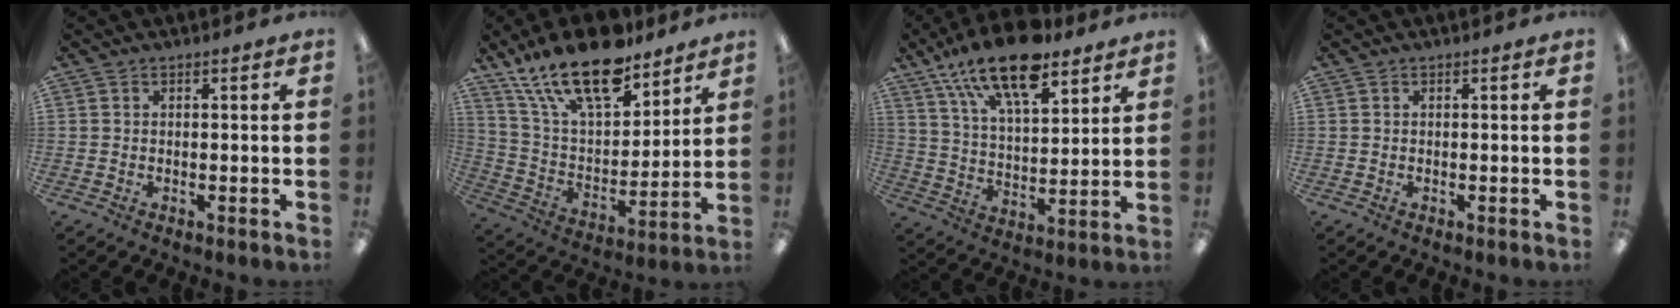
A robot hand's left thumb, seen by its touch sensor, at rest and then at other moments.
{"total": 21.4, "force": [15.4, 8.7, 12.0], "torque": [-0.227, -0.087, 0.270]}
{"total": 16.3, "force": [11.6, 6.6, 9.4], "torque": [-0.159, -0.055, 0.200]}
{"total": 0.0}